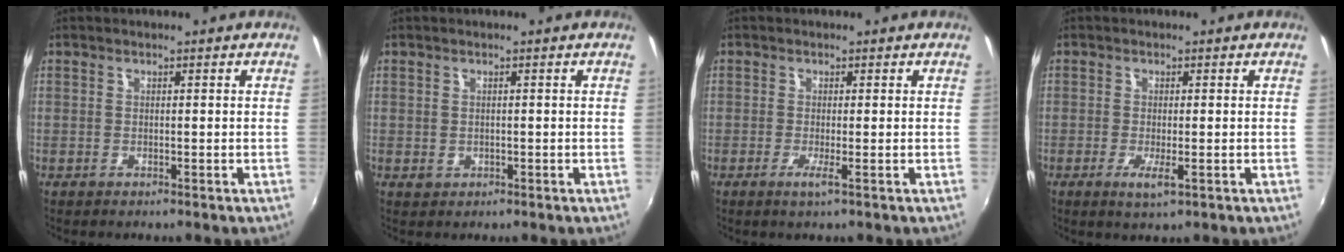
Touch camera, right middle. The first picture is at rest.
{"total": 1.1, "force": [-0.1, 1.0, 0.4], "torque": [-0.003, -0.002, -0.001]}
{"total": 1.6, "force": [-0.7, -0.4, 1.4], "torque": [-0.031, -0.006, -0.015]}
{"total": 3.1, "force": [-1.1, 0.5, 2.8], "torque": [-0.058, -0.011, -0.020]}